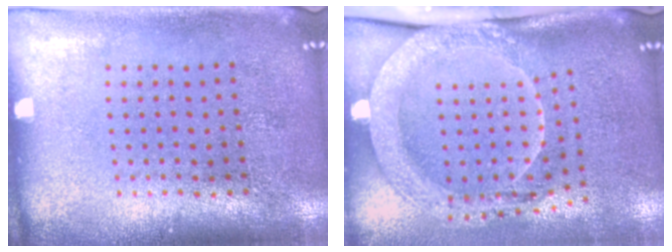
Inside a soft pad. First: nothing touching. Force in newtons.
{"total": 2.2, "press": 2.1, "slide": 0.7}